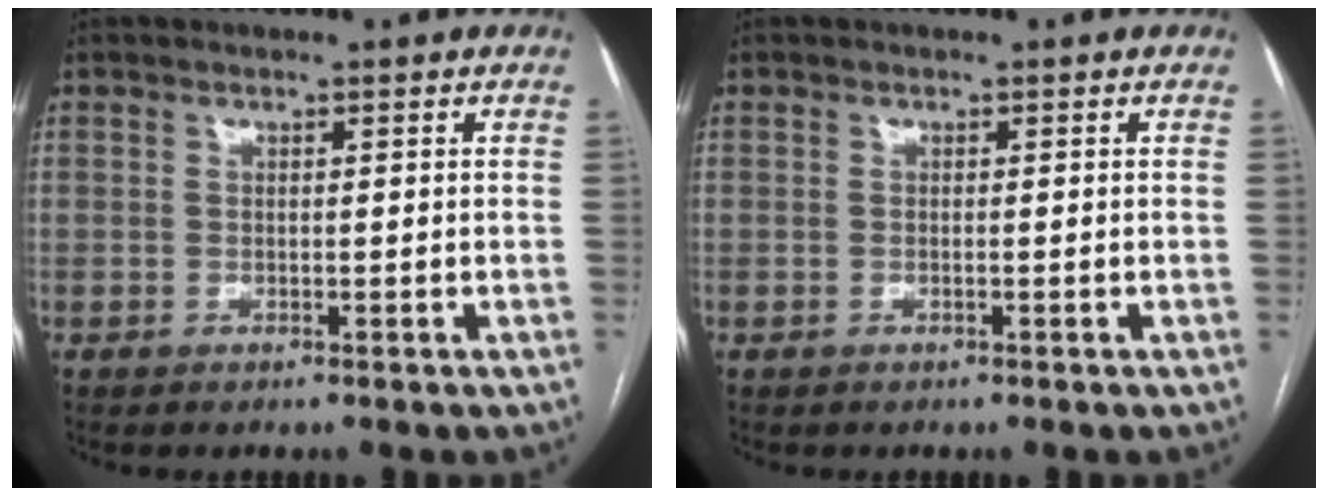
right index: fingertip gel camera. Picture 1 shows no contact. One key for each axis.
{"total": 0.0}